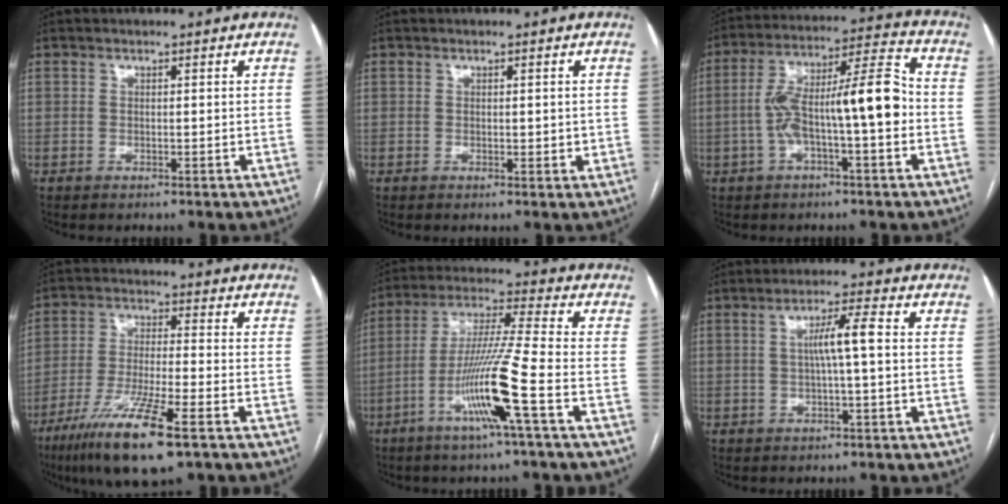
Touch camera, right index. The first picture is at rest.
{"total": 1.7, "force": [0.1, 0.9, 1.4], "torque": [-0.018, -0.001, 0.004]}
{"total": 13.2, "force": [-2.0, 1.9, 12.9], "torque": [-0.225, 0.039, -0.032]}
{"total": 13.5, "force": [-8.0, 0.9, 10.8], "torque": [-0.212, -0.035, -0.141]}
{"total": 12.6, "force": [-5.1, -1.7, 11.5], "torque": [-0.224, -0.007, -0.101]}
{"total": 4.8, "force": [0.2, -0.1, 4.8], "torque": [-0.085, 0.010, 0.005]}